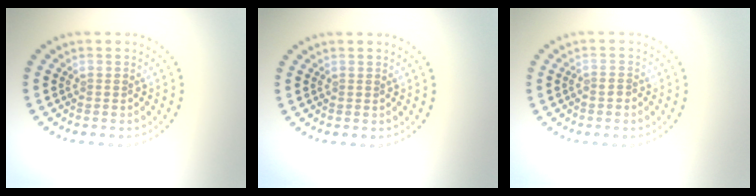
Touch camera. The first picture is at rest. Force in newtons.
{"total": 0.0}
{"total": 0.8, "press": 0.5, "slide": 0.6}